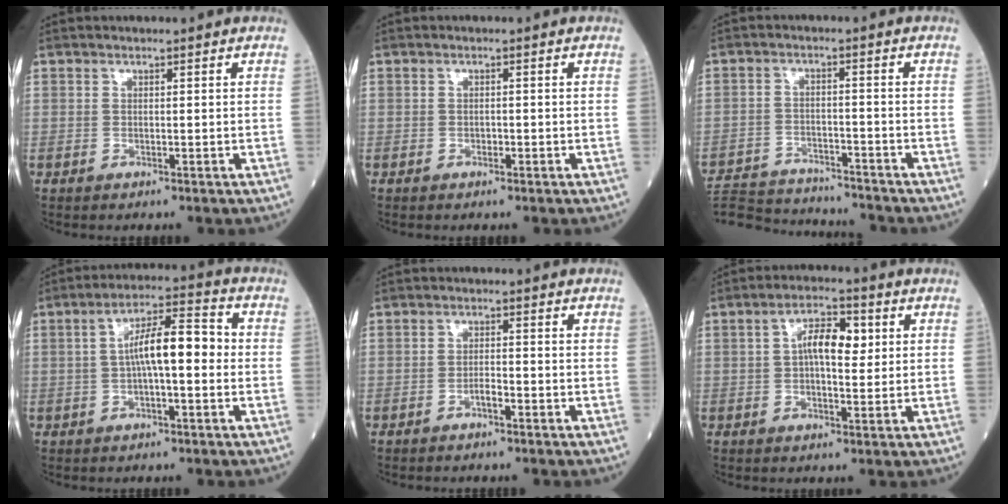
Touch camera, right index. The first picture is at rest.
{"total": 0.7, "force": [-0.4, 0.4, 0.5], "torque": [-0.006, 0.002, -0.007]}
{"total": 15.8, "force": [-15.0, 2.3, 4.3], "torque": [-0.097, 0.001, -0.227]}
{"total": 9.7, "force": [-0.1, 2.5, 9.3], "torque": [-0.159, 0.036, -0.006]}
{"total": 1.8, "force": [-1.2, 0.4, 1.4], "torque": [-0.021, 0.003, -0.021]}
{"total": 6.7, "force": [1.2, 2.6, 6.0], "torque": [-0.106, 0.017, 0.018]}